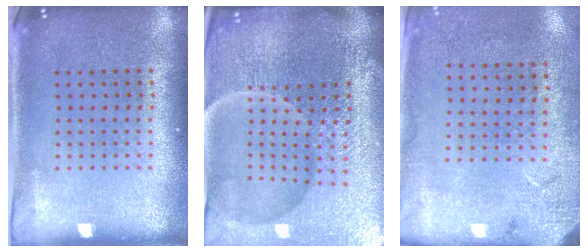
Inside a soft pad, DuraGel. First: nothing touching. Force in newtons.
{"total": 7.1, "press": 6.2, "slide": 3.4}
{"total": 2.8, "press": 2.2, "slide": 1.6}